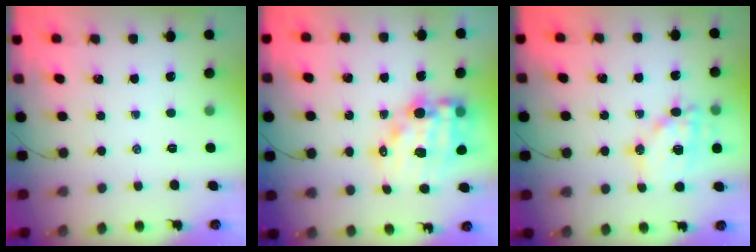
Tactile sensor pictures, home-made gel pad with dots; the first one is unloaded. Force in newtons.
{"total": 14.5, "press": 14.0, "slide": 3.7}
{"total": 15.5, "press": 15.2, "slide": 3.2}